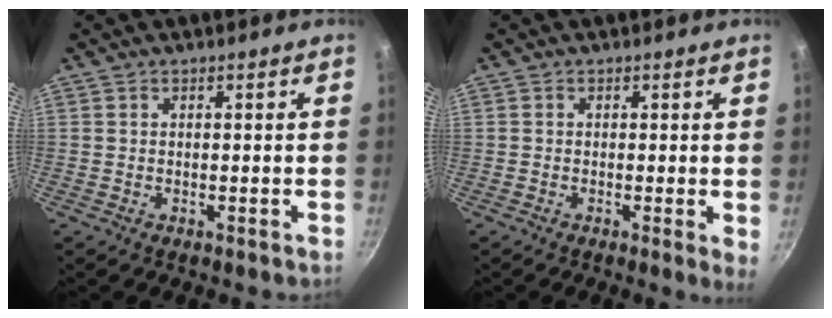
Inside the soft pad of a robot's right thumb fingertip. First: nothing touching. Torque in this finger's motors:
{"motor_torque": [-0.12, 0.07, -0.38, -0.09, -0.06]}